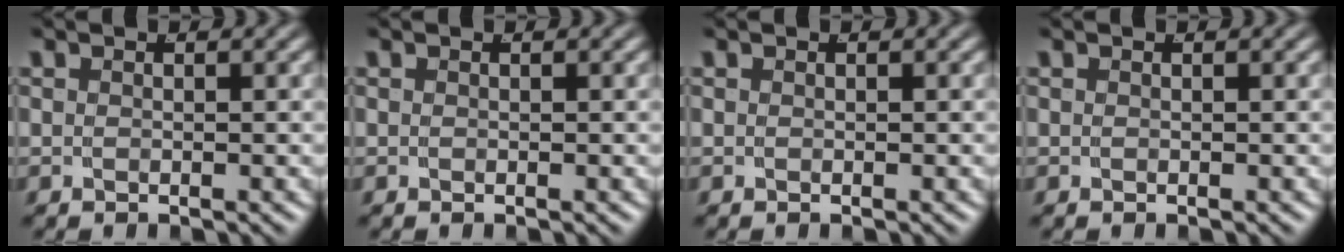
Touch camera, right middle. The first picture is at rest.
{"total": 0.0}
{"total": 0.0}
{"total": 0.0}